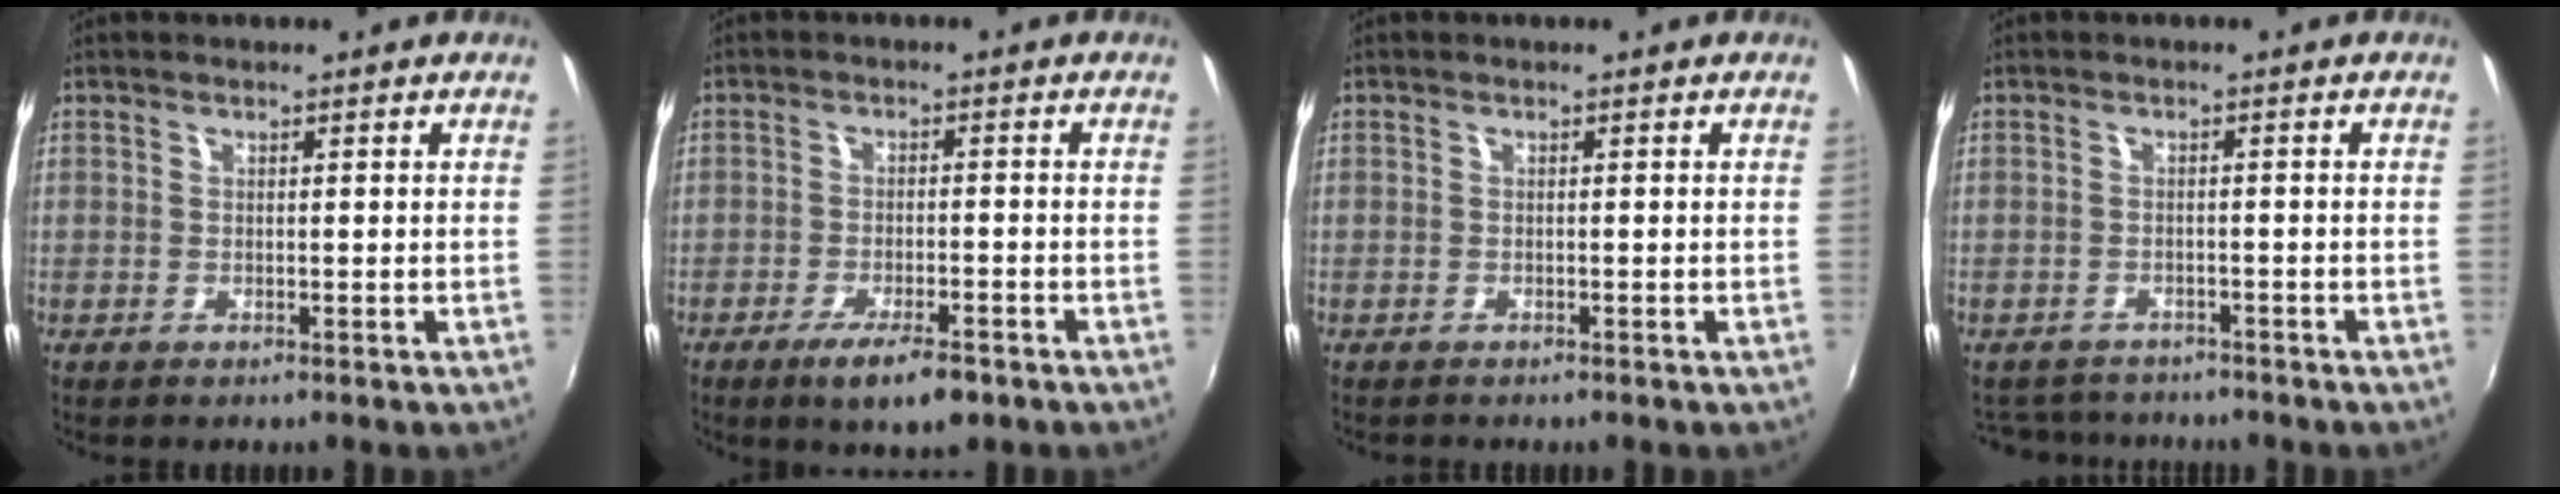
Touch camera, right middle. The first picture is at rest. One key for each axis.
{"total": 6.9, "fx": -4.5, "fy": 1.9, "fz": 4.9, "tx": -0.103, "ty": -0.015, "tz": -0.073}
{"total": 0.7, "fx": -0.6, "fy": 0.3, "fz": 0.0, "tx": -0.004, "ty": -0.002, "tz": -0.011}
{"total": 6.5, "fx": -5.9, "fy": 2.6, "fz": 1.3, "tx": -0.039, "ty": -0.002, "tz": -0.089}